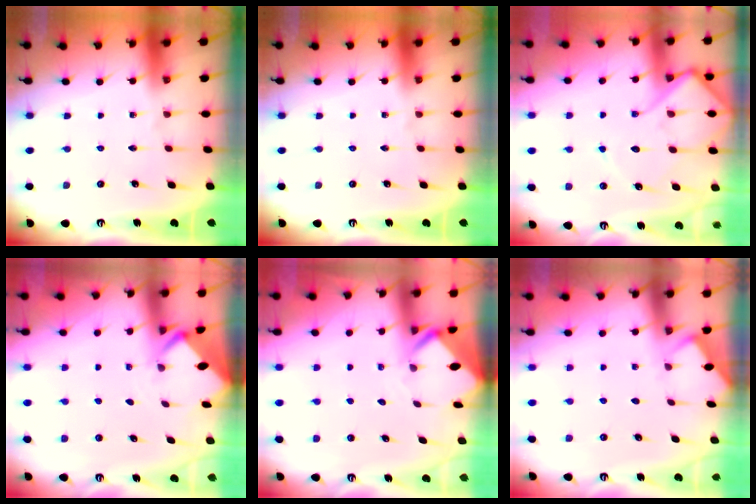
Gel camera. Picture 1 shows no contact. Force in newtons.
{"total": 0.0}
{"total": 11.8, "press": 11.8, "slide": 1.1}
{"total": 1.9, "press": 1.9, "slide": 0.2}
{"total": 3.1, "press": 3.1, "slide": 0.2}
{"total": 2.8, "press": 2.8, "slide": 0.3}